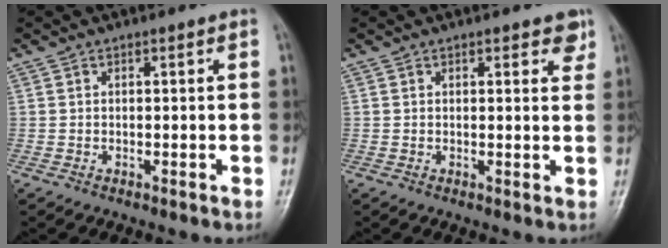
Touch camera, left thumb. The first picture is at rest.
{"total": 3.2, "force": [2.0, 1.4, 1.9], "torque": [-0.002, -0.008, 0.020]}